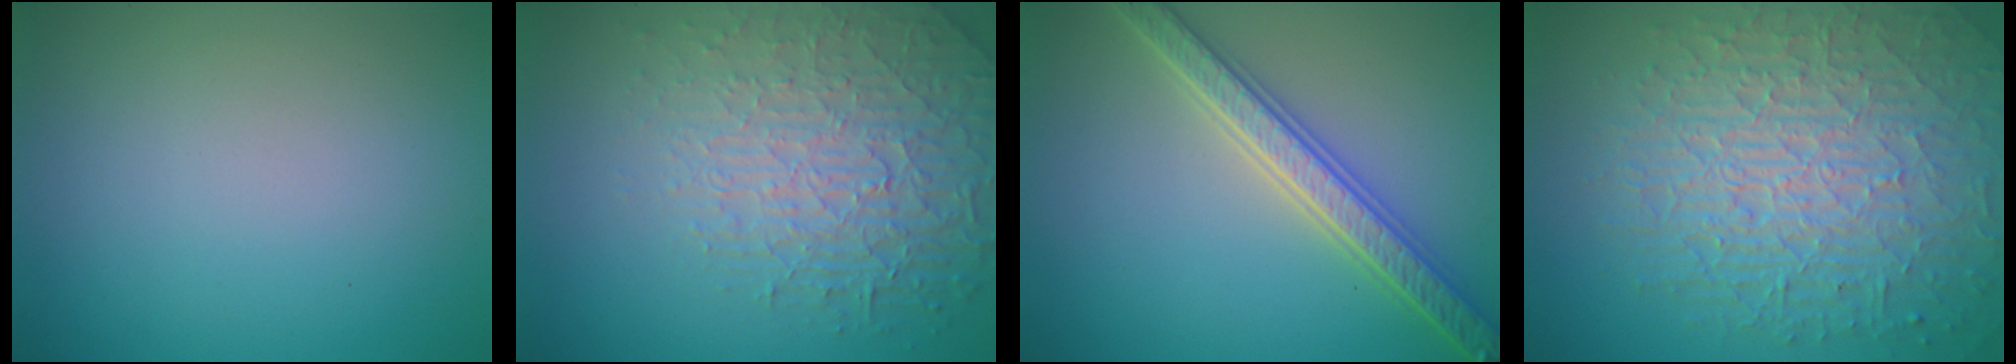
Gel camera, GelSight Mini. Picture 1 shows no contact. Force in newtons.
{"total": 4.9, "press": 4.4, "slide": 2.1}
{"total": 5.4, "press": 5.3, "slide": 1.1}
{"total": 10.3, "press": 6.8, "slide": 7.7}